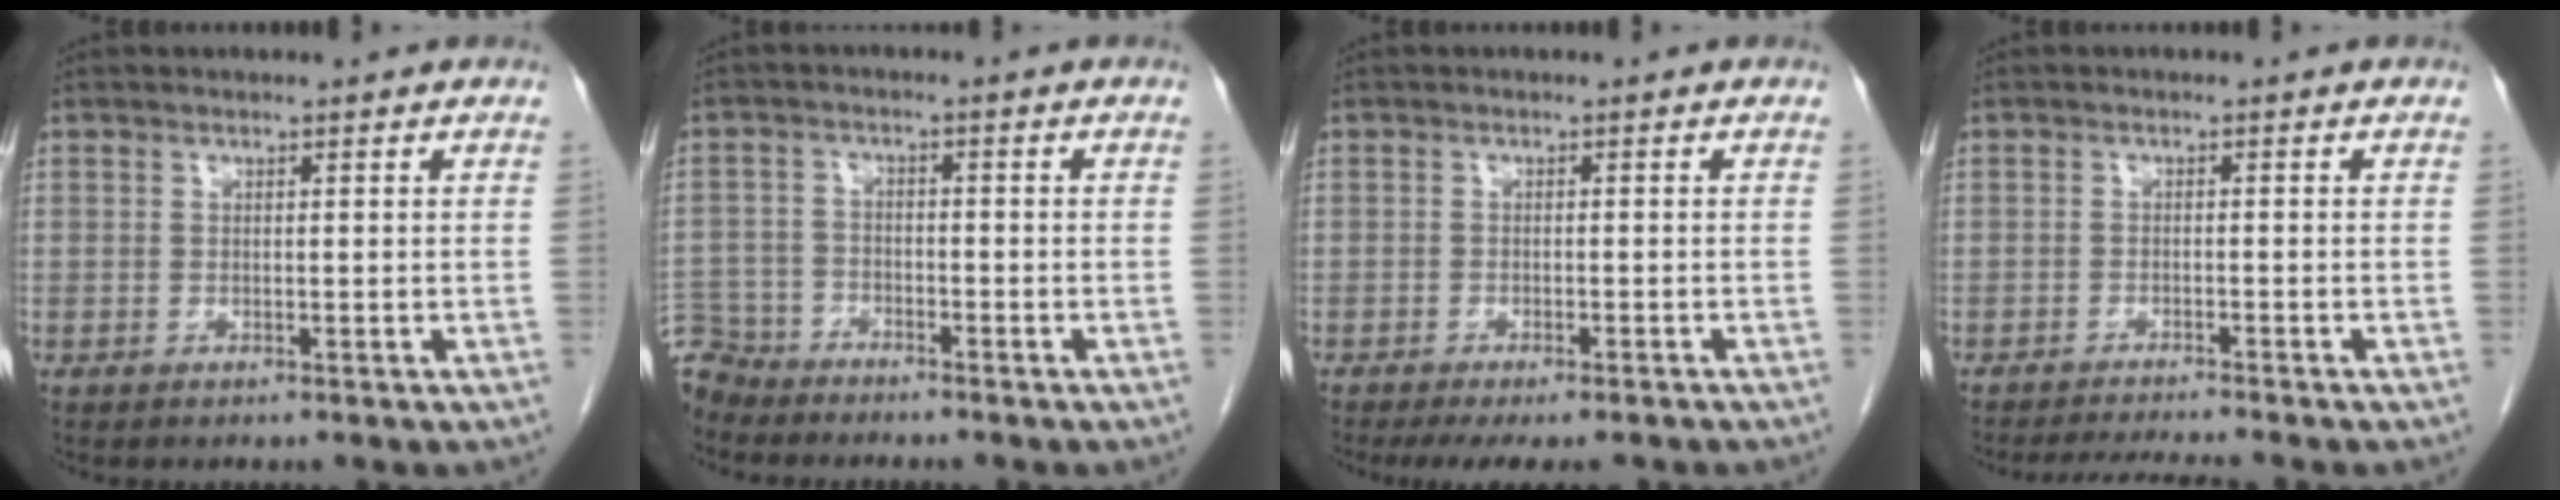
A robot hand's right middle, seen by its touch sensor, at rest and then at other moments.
{"total": 6.3, "force": [-5.9, 2.0, -0.3], "torque": [0.007, -0.002, -0.118]}
{"total": 8.3, "force": [-7.0, 2.2, 4.0], "torque": [-0.049, -0.011, -0.095]}
{"total": 4.8, "force": [-4.5, -0.9, 1.6], "torque": [-0.025, -0.015, -0.073]}